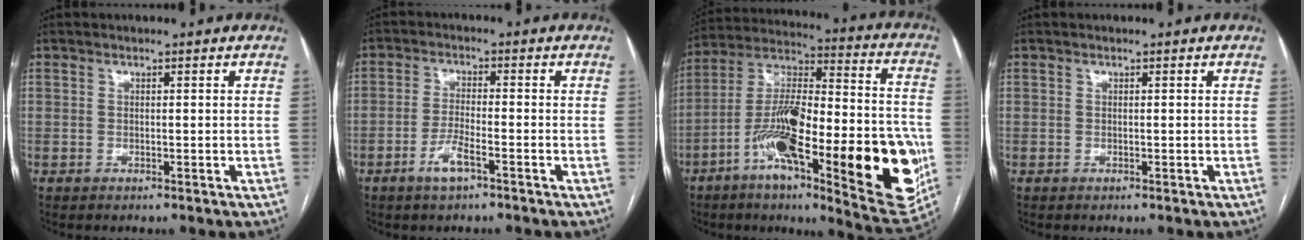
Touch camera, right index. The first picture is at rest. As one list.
[{"total": 4.0, "force": [-2.3, 0.7, 3.2], "torque": [-0.063, -0.001, -0.046]}, {"total": 30.1, "force": [-9.1, 6.6, 27.9], "torque": [-0.392, -0.005, -0.131]}, {"total": 0.0}]